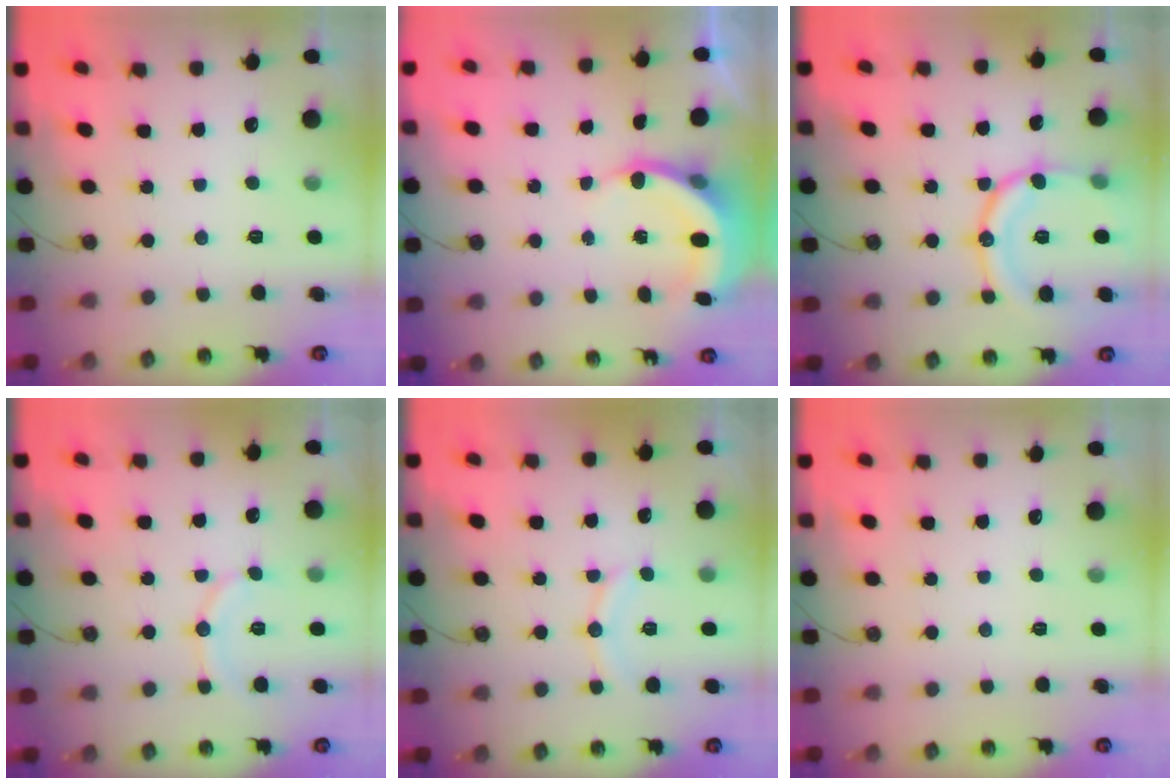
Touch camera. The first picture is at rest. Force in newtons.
{"total": 5.9, "press": 5.8, "slide": 1.2}
{"total": 15.4, "press": 15.4, "slide": 0.7}
{"total": 8.4, "press": 8.2, "slide": 1.6}
{"total": 9.6, "press": 9.5, "slide": 1.0}
{"total": 0.0}